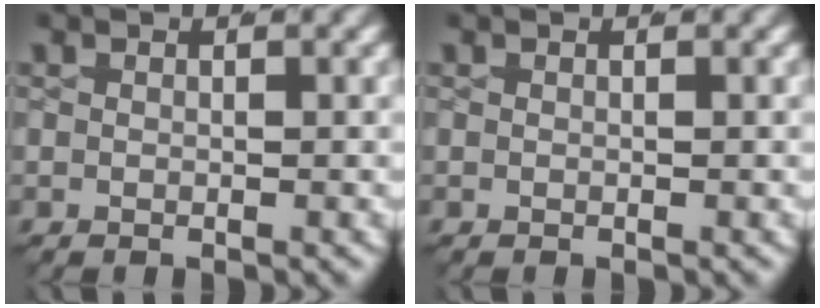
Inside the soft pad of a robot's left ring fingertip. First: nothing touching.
{"total": 0.0}